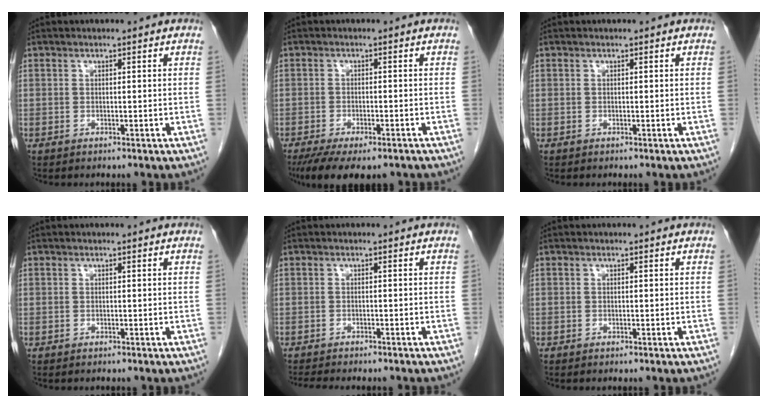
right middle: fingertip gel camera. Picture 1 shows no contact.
{"total": 10.6, "force": [-7.8, 3.6, 6.1], "torque": [-0.096, -0.013, -0.115]}
{"total": 0.0}
{"total": 0.0}
{"total": 7.0, "force": [-6.2, 1.6, 3.0], "torque": [-0.042, -0.004, -0.086]}
{"total": 0.0}